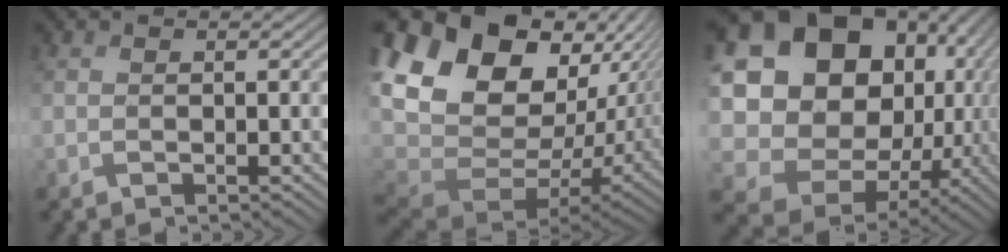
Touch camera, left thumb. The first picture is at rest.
{"total": 18.3, "force": [4.1, 13.6, 11.5], "torque": [-0.272, 0.001, 0.120]}
{"total": 20.9, "force": [1.3, 17.6, 11.2], "torque": [-0.259, -0.025, 0.048]}